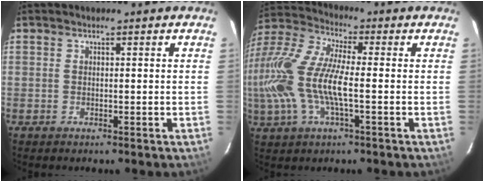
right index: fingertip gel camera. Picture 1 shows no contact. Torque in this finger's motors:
{"motor_torque": [0.66, -0.25, 1.00, 0.21]}